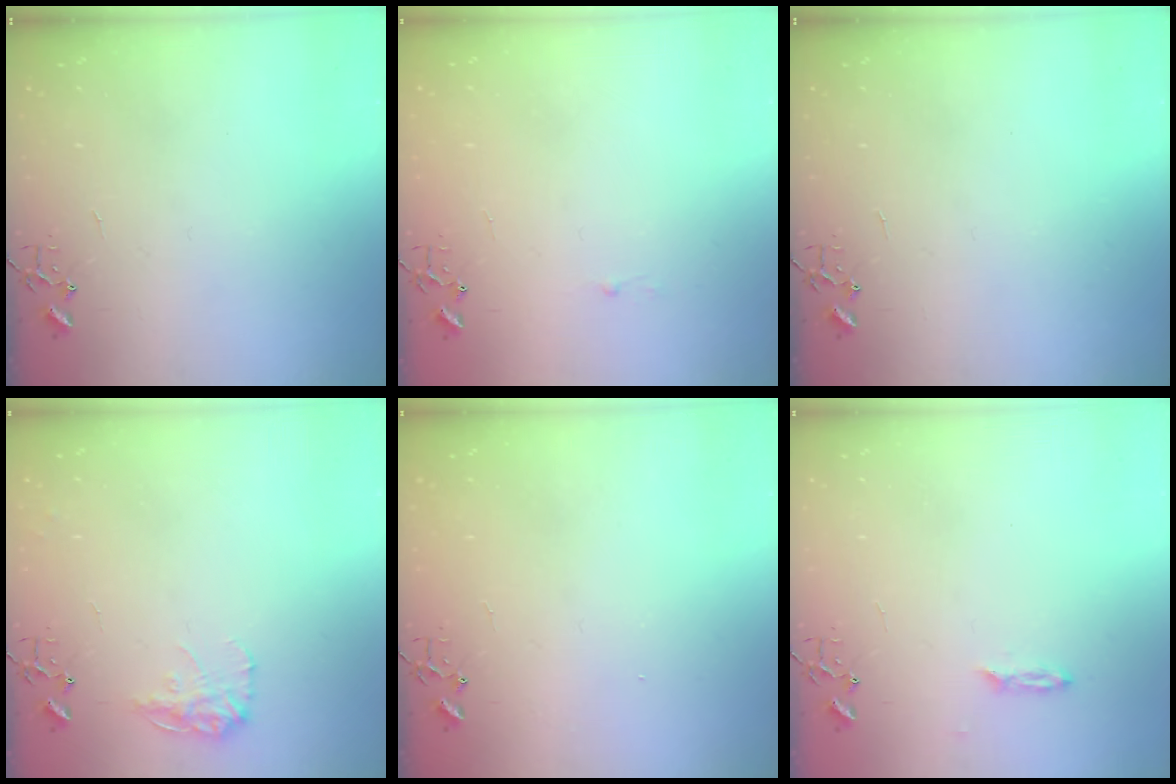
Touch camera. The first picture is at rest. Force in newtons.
{"total": 1.8, "press": 1.8, "slide": 0.2}
{"total": 0.0}
{"total": 10.9, "press": 10.9, "slide": 0.4}
{"total": 1.1, "press": 1.1, "slide": 0.1}
{"total": 2.3, "press": 2.2, "slide": 0.4}